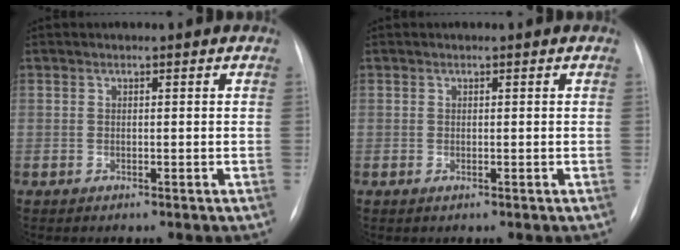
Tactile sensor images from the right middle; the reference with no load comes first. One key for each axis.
{"total": 0.0}